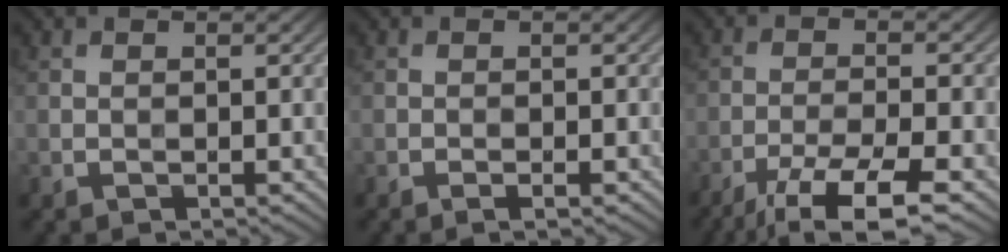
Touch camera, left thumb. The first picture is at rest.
{"total": 1.0, "force": [-0.6, 0.1, 0.8], "torque": [-0.014, -0.001, -0.011]}
{"total": 9.2, "force": [-6.3, 1.9, 6.5], "torque": [-0.119, -0.003, -0.111]}